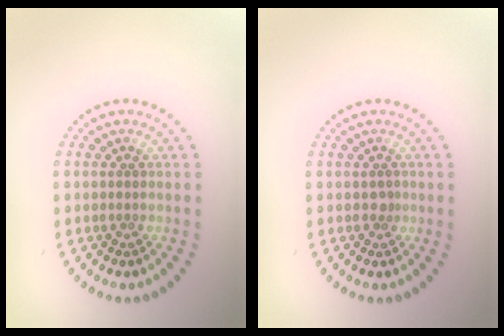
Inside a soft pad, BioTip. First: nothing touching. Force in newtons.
{"total": 0.7, "press": 0.5, "slide": 0.5}